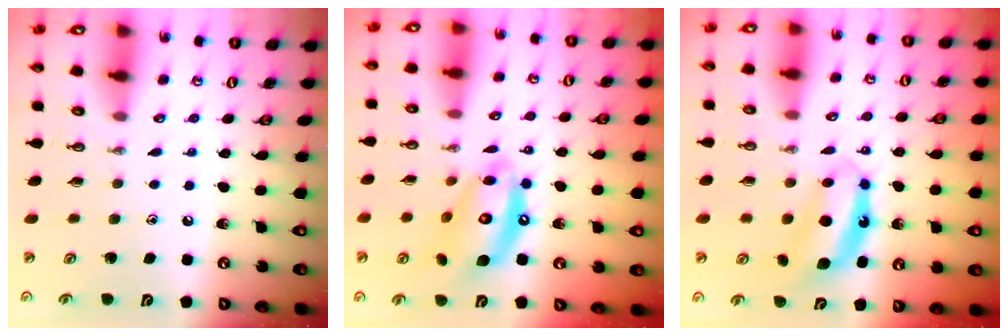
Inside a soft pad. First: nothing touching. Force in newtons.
{"total": 13.0, "press": 13.0, "slide": 1.2}
{"total": 7.7, "press": 7.7, "slide": 0.3}